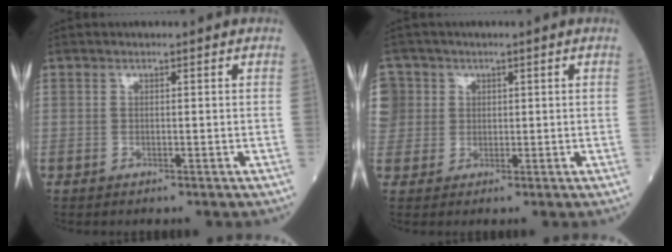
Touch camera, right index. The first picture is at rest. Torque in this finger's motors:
{"motor_torque": [0.02, 0.05, -0.06, -0.01]}